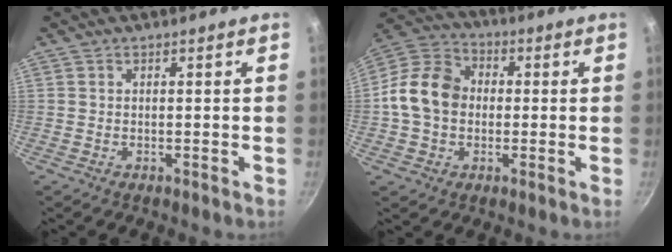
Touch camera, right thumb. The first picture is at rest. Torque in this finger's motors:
{"motor_torque": [-0.49, 0.63, 0.09, -0.12, 0.10]}